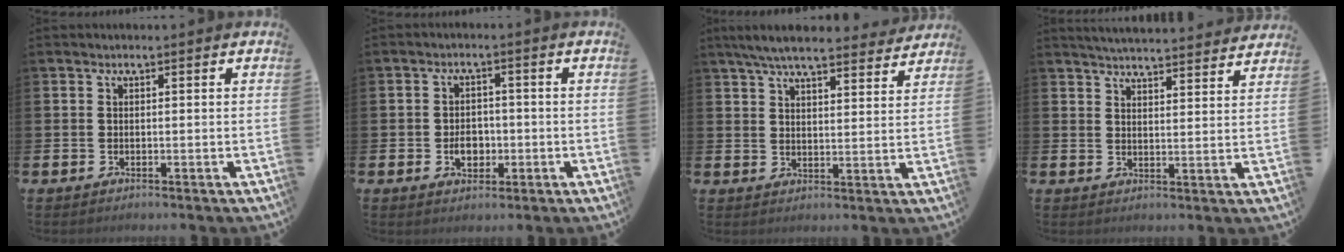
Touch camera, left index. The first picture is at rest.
{"total": 3.5, "force": [-0.8, 2.6, 2.2], "torque": [-0.024, -0.002, -0.022]}
{"total": 6.9, "force": [6.4, 1.1, 2.2], "torque": [-0.056, -0.032, 0.114]}
{"total": 4.9, "force": [4.9, 0.1, 0.4], "torque": [-0.020, -0.033, 0.087]}